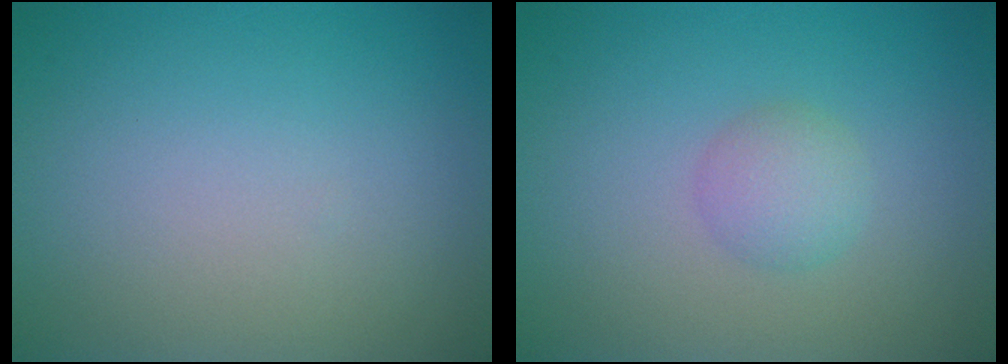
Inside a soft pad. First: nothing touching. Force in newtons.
{"total": 1.9, "press": 1.9, "slide": 0.0}